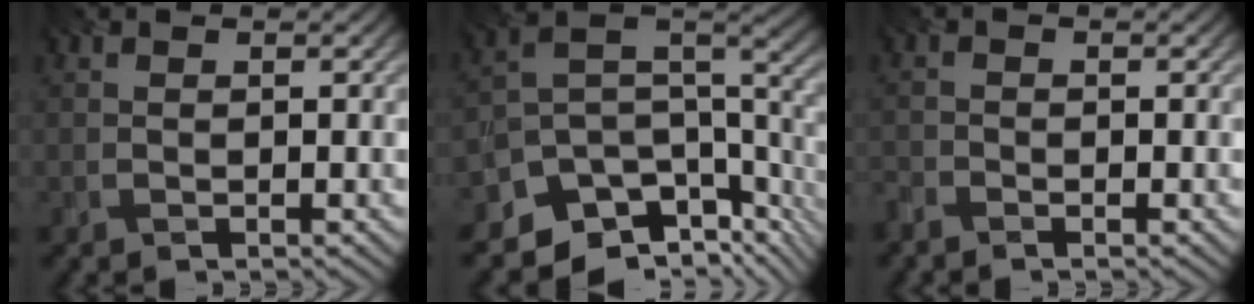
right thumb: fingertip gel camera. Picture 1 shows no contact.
{"total": 11.3, "force": [-6.6, 6.7, 6.2], "torque": [-0.134, -0.017, -0.106]}
{"total": 1.6, "force": [-1.5, 0.4, 0.4], "torque": [-0.013, -0.007, -0.040]}